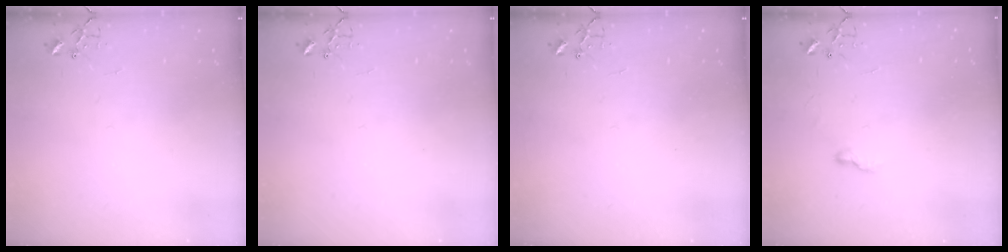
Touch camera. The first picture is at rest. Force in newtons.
{"total": 0.0}
{"total": 0.0}
{"total": 4.6, "press": 4.6, "slide": 0.6}